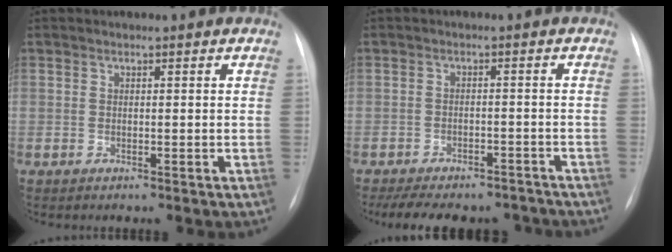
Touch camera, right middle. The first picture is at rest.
{"total": 14.2, "force": [-12.1, 5.4, 5.0], "torque": [-0.103, 0.007, -0.153]}